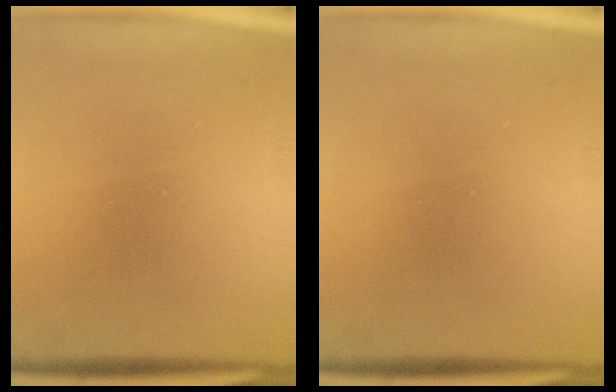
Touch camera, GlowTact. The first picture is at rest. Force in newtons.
{"total": 0.0}